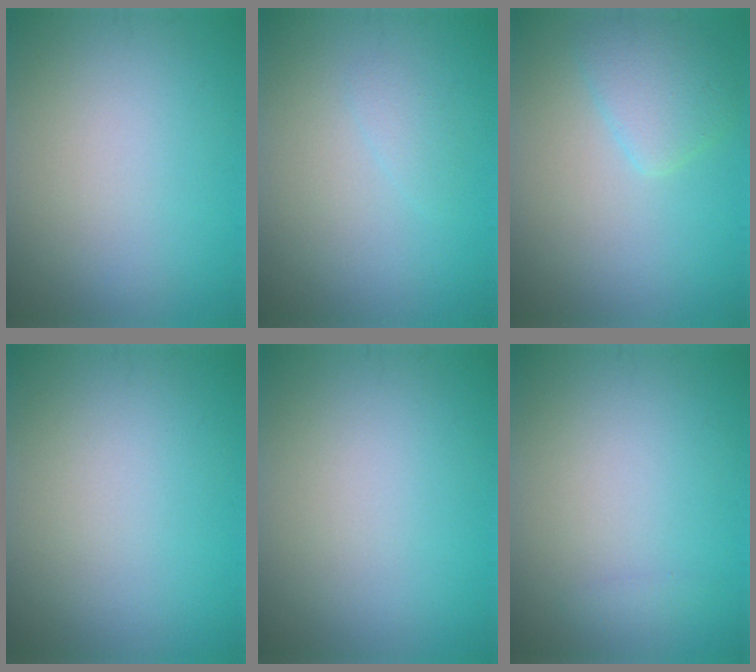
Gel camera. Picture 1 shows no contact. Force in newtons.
{"total": 1.0, "press": 1.0, "slide": 0.1}
{"total": 2.6, "press": 2.6, "slide": 0.2}
{"total": 0.0}
{"total": 0.0}
{"total": 0.5, "press": 0.5, "slide": 0.1}